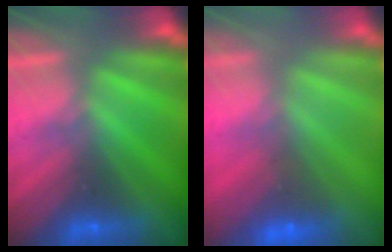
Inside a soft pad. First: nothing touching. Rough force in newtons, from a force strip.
{"total": 6.7}